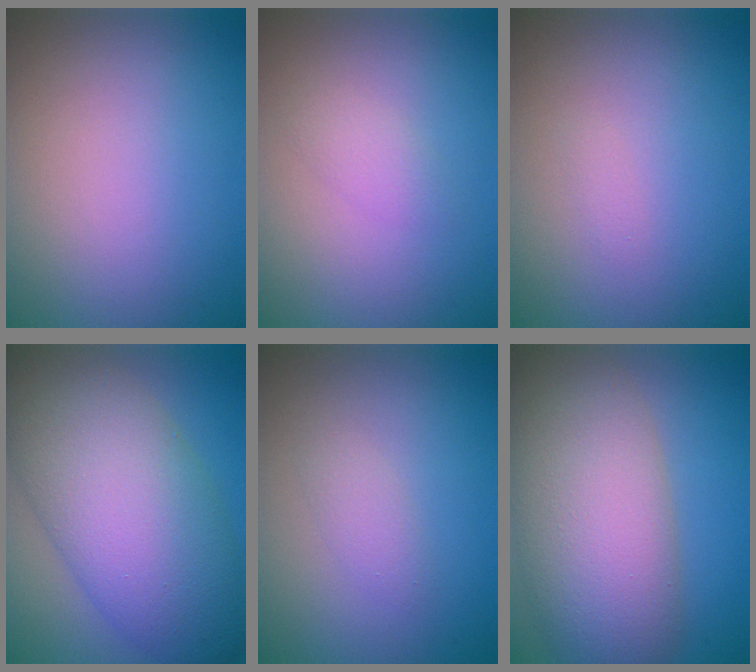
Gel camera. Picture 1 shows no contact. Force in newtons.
{"total": 1.3, "press": 1.3, "slide": 0.1}
{"total": 0.5, "press": 0.5, "slide": 0.0}
{"total": 12.3, "press": 12.2, "slide": 0.4}
{"total": 1.3, "press": 1.2, "slide": 0.1}
{"total": 10.6, "press": 10.6, "slide": 0.5}